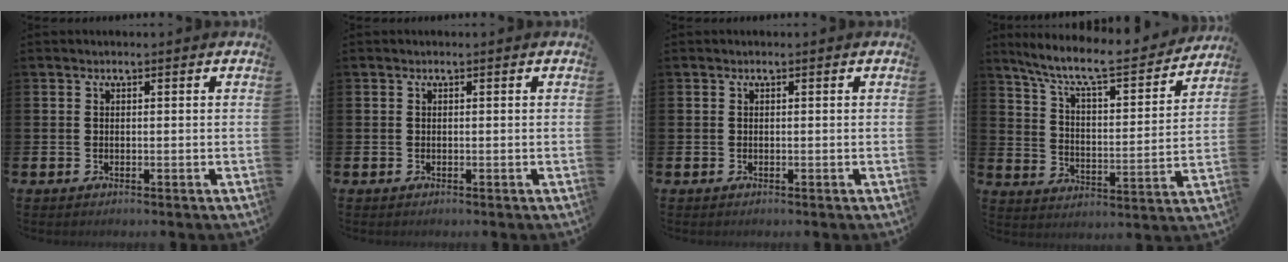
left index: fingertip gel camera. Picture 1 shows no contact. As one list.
[{"total": 0.0}, {"total": 0.0}, {"total": 9.4, "force": [8.1, 1.8, 4.3], "torque": [-0.113, -0.053, 0.135]}]